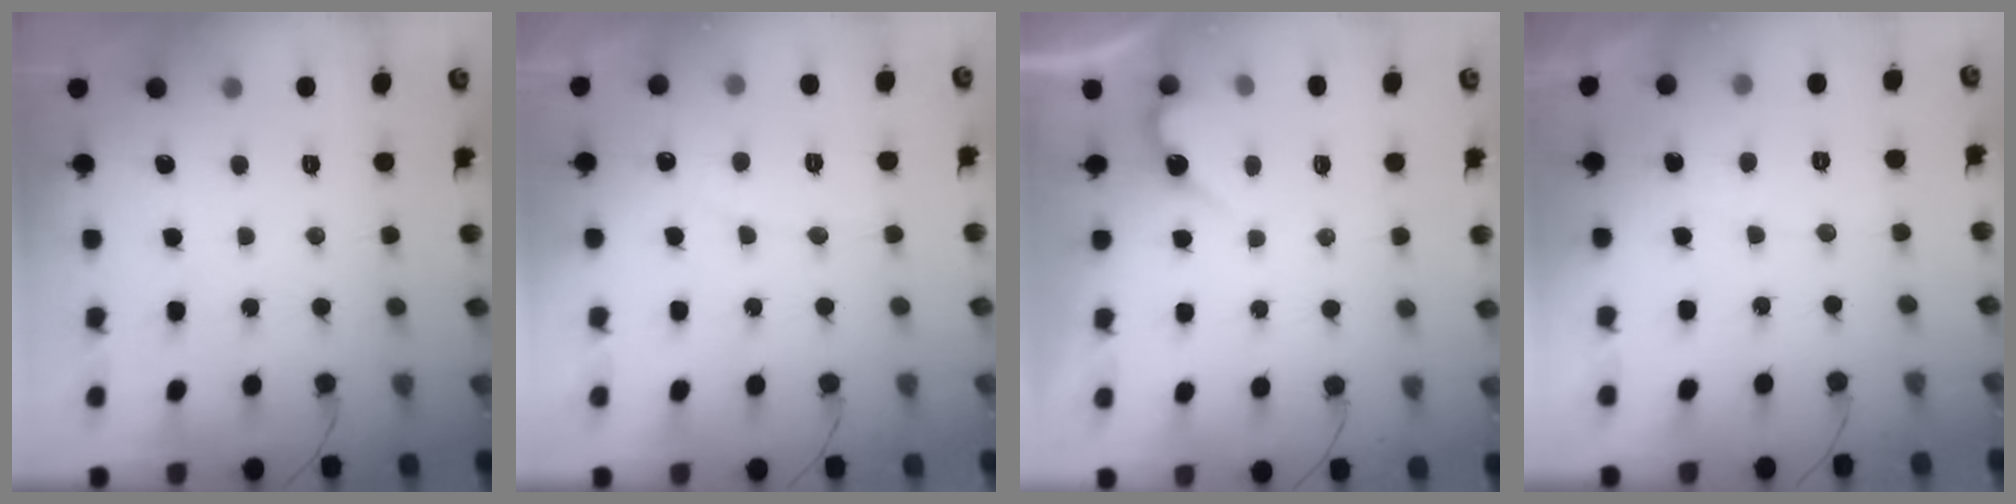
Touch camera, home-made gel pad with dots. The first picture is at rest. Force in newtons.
{"total": 5.3, "press": 5.2, "slide": 0.2}
{"total": 2.8, "press": 2.8, "slide": 0.2}
{"total": 2.8, "press": 2.8, "slide": 0.2}